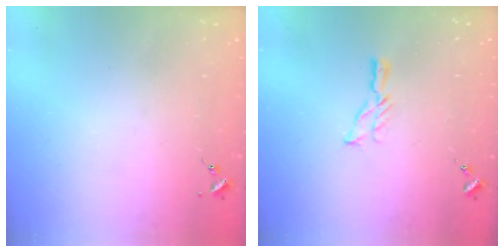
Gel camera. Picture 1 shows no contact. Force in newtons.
{"total": 5.8, "press": 5.8, "slide": 0.5}